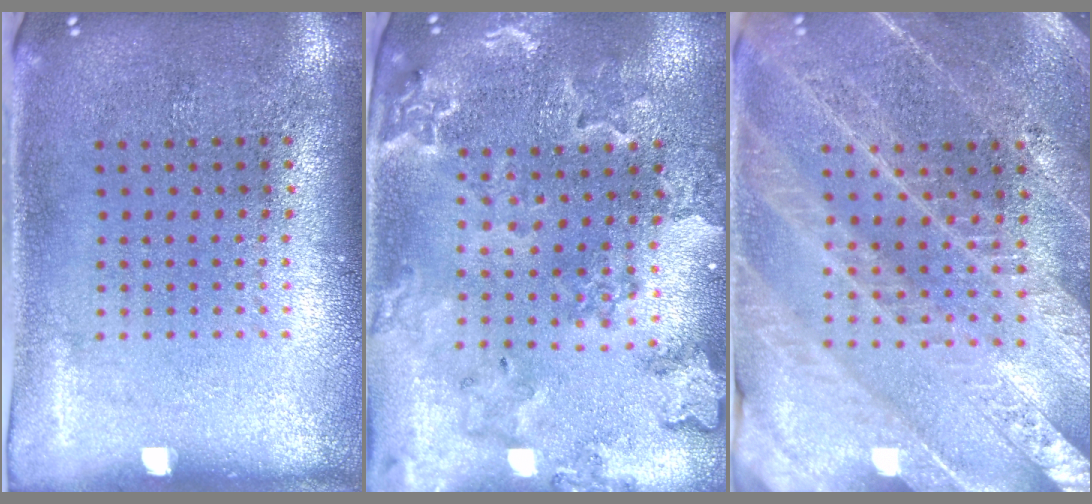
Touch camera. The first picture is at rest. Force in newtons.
{"total": 1.8, "press": 1.8, "slide": 0.3}
{"total": 3.6, "press": 3.3, "slide": 1.2}